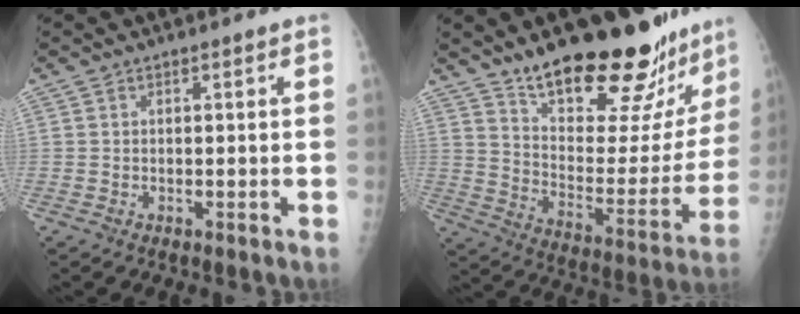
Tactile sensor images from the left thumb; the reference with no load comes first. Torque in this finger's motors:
{"motor_torque": [0.47, 0.47, 1.40, -1.36, 0.27]}